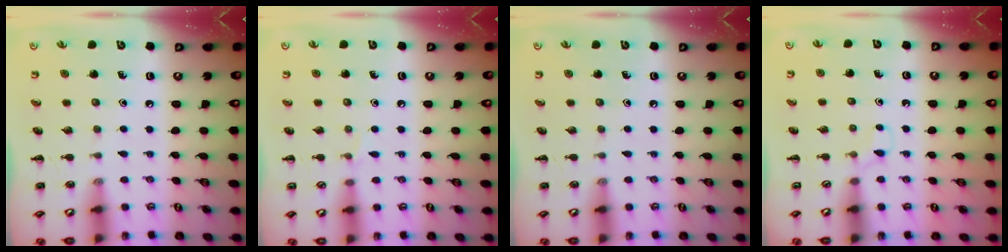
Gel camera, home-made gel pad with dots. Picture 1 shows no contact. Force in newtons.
{"total": 3.1, "press": 2.9, "slide": 1.2}
{"total": 0.0}
{"total": 2.3, "press": 2.2, "slide": 0.8}